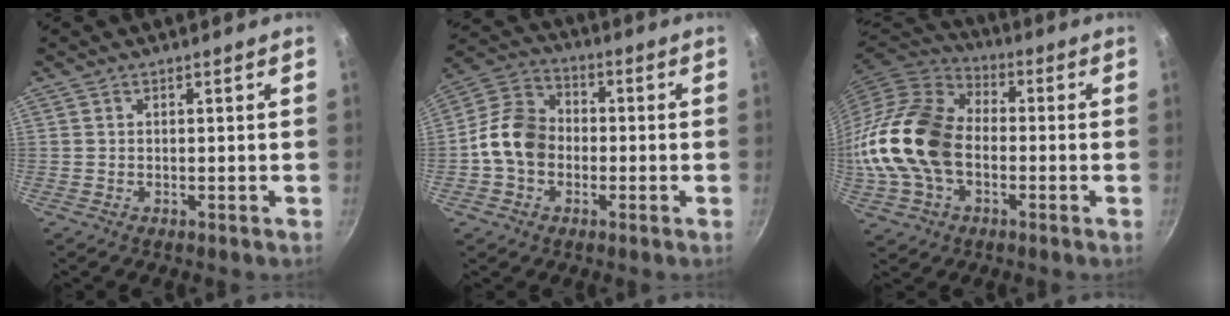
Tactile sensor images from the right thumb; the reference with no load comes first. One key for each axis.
{"total": 10.8, "fx": -1.8, "fy": 8.5, "fz": 6.5, "tx": -0.091, "ty": 0.031, "tz": -0.054}
{"total": 18.9, "fx": -2.3, "fy": 13.2, "fz": 13.3, "tx": -0.248, "ty": 0.033, "tz": -0.054}